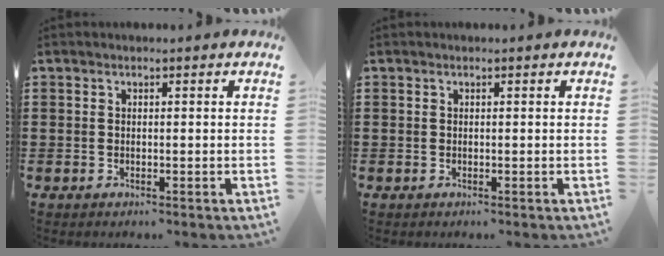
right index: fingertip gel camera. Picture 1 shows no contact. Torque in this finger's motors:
{"motor_torque": [0.45, 0.25, 0.03, 0.02]}